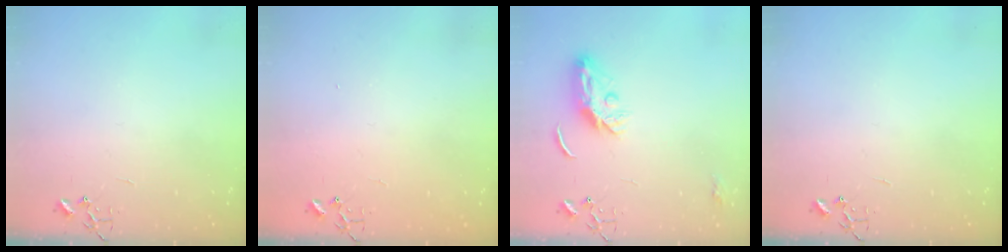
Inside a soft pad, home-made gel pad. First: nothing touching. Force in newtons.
{"total": 1.1, "press": 1.1, "slide": 0.1}
{"total": 7.7, "press": 7.7, "slide": 0.2}
{"total": 0.0}